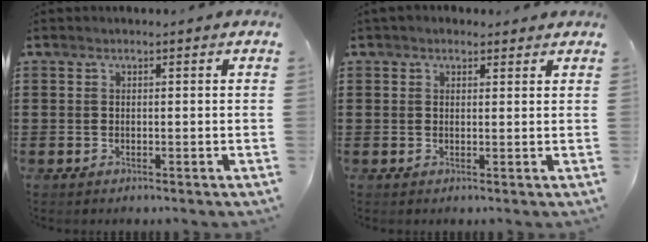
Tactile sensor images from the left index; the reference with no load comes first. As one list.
[{"total": 1.6, "force": [1.3, 0.8, 0.4], "torque": [-0.011, 0.008, 0.024]}]